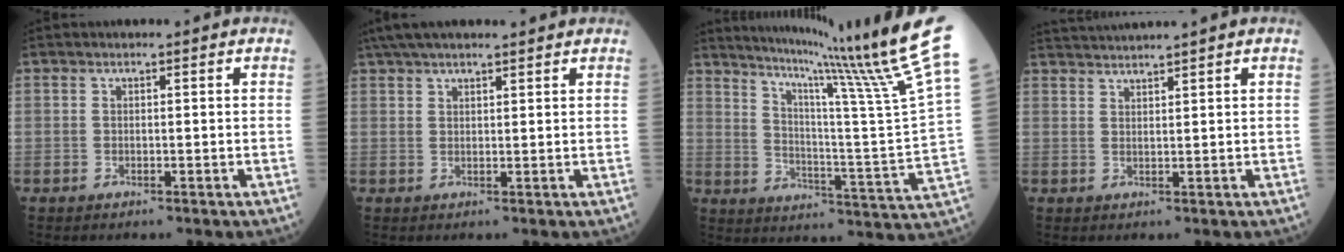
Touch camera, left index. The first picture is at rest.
{"total": 10.9, "force": [9.4, 1.9, 5.2], "torque": [-0.085, 0.049, 0.147]}
{"total": 21.9, "force": [17.6, -4.5, 12.2], "torque": [-0.188, -0.078, 0.239]}
{"total": 5.1, "force": [4.7, -1.5, 1.4], "torque": [-0.023, 0.022, 0.086]}